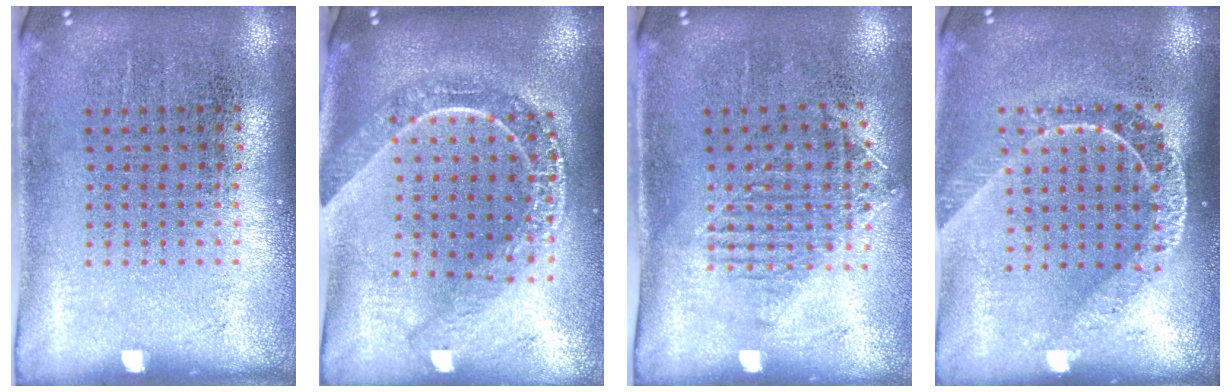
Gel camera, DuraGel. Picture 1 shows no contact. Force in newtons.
{"total": 2.2, "press": 1.9, "slide": 1.1}
{"total": 1.2, "press": 1.1, "slide": 0.6}
{"total": 1.7, "press": 1.5, "slide": 0.9}